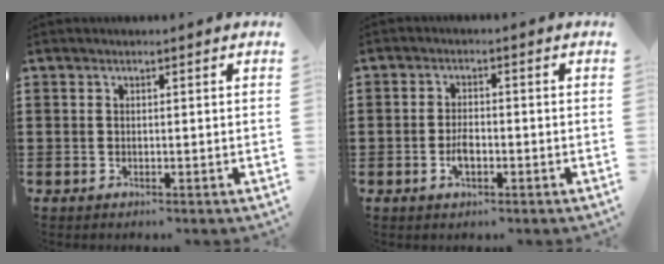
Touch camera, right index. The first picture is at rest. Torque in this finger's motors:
{"motor_torque": [1.31, 0.83, 0.17, -0.01]}